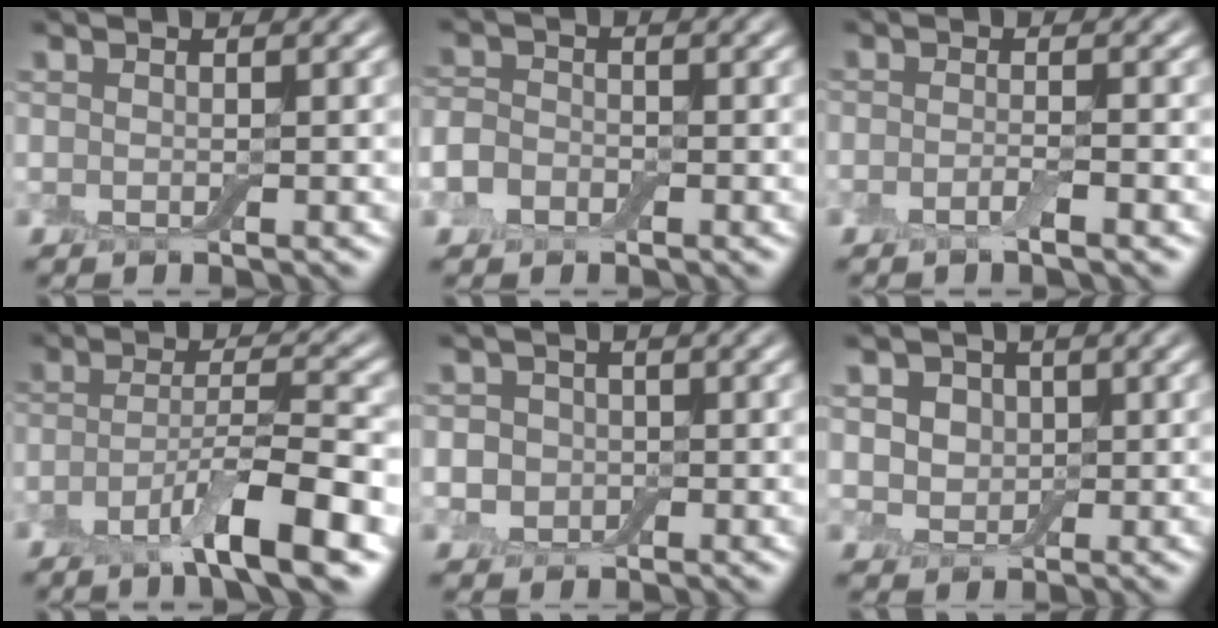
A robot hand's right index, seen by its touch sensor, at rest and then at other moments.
{"total": 2.8, "force": [-1.2, 2.1, 1.3], "torque": [-0.021, -0.003, -0.032]}
{"total": 1.4, "force": [-0.8, 0.2, 1.2], "torque": [-0.022, -0.003, -0.018]}
{"total": 7.1, "force": [-3.7, 1.2, 5.9], "torque": [-0.097, 0.004, -0.071]}
{"total": 3.4, "force": [-0.1, 3.1, 1.5], "torque": [-0.006, 0.012, -0.029]}
{"total": 4.0, "force": [1.3, 3.2, 2.0], "torque": [-0.034, 0.009, 0.006]}